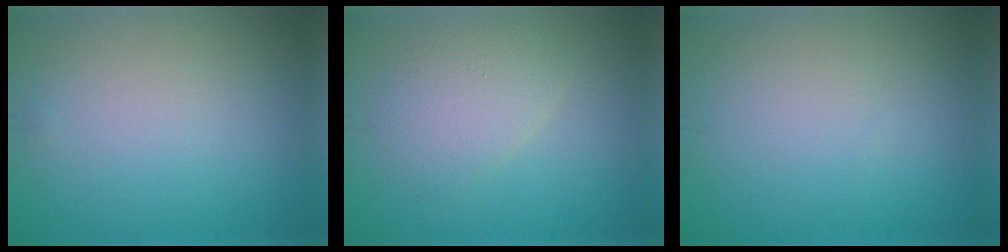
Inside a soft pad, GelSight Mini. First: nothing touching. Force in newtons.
{"total": 3.0, "press": 3.0, "slide": 0.2}
{"total": 0.0}